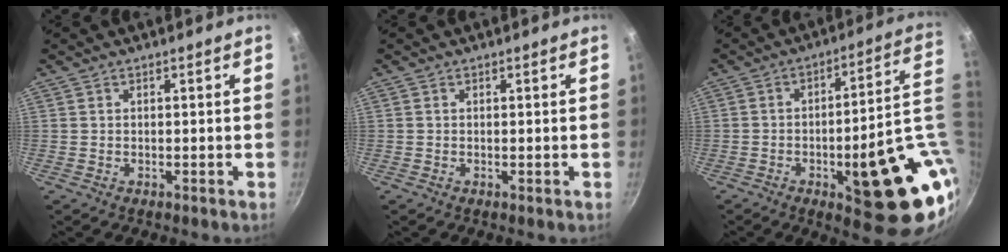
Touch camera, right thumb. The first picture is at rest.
{"total": 0.0}
{"total": 23.1, "force": [-2.9, 7.4, 21.6], "torque": [-0.240, 0.005, -0.026]}